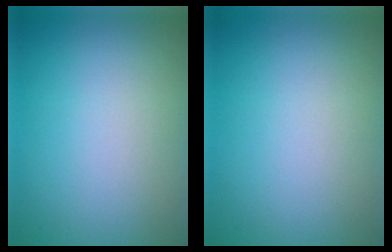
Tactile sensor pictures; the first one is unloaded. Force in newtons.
{"total": 0.0}